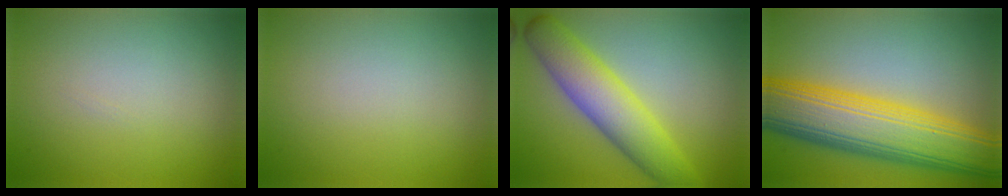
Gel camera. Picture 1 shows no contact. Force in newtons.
{"total": 0.0}
{"total": 6.4, "press": 6.4, "slide": 0.2}
{"total": 11.4, "press": 11.4, "slide": 0.2}